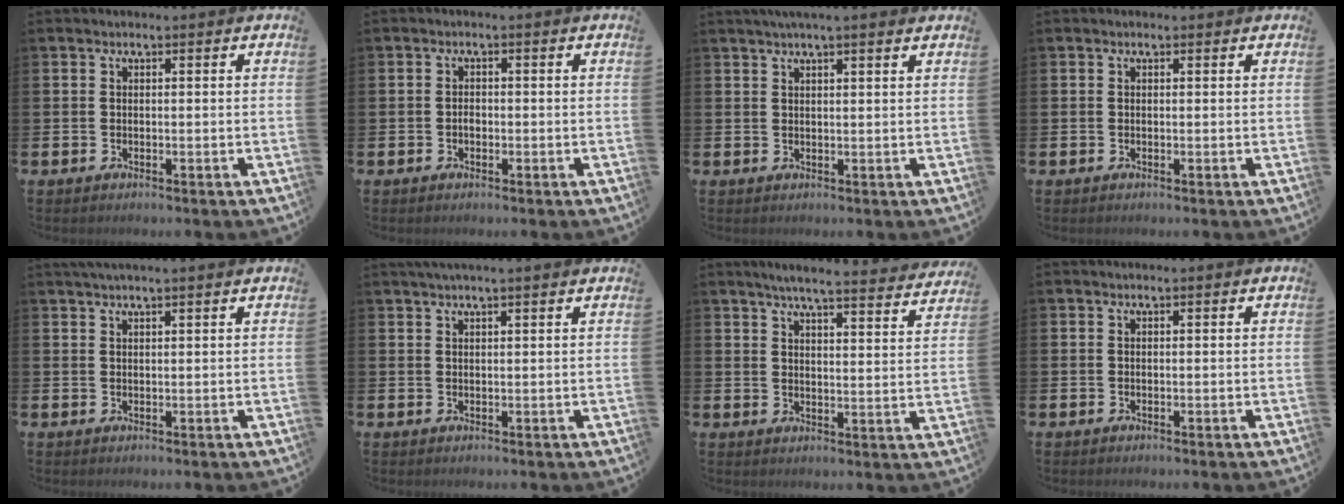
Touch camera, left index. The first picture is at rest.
{"total": 1.1, "force": [-0.4, 0.7, 0.7], "torque": [-0.011, 0.002, -0.009]}
{"total": 2.7, "force": [2.5, -0.2, 1.2], "torque": [-0.019, -0.008, 0.043]}
{"total": 0.0}
{"total": 1.6, "force": [1.4, -0.2, 0.8], "torque": [-0.015, 0.000, 0.026]}
{"total": 1.8, "force": [1.6, -0.2, 0.9], "torque": [-0.017, 0.000, 0.028]}
{"total": 5.7, "force": [5.4, -0.1, 1.8], "torque": [-0.040, -0.036, 0.091]}
{"total": 0.0}